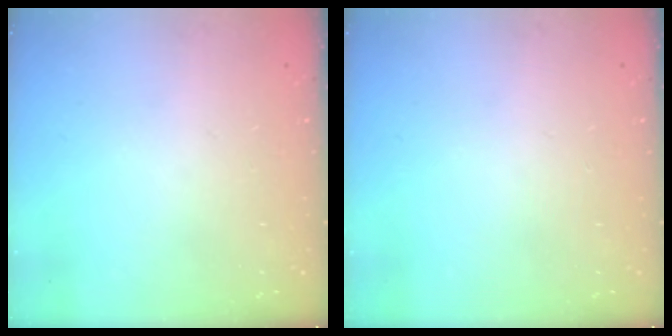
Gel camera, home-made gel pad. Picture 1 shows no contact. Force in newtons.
{"total": 0.0}